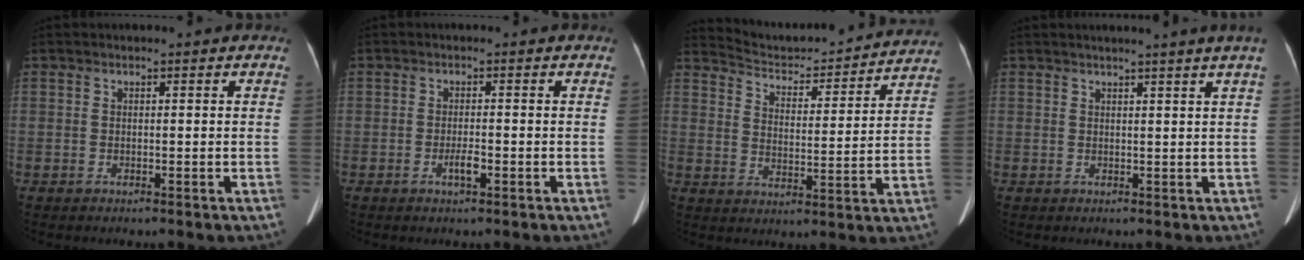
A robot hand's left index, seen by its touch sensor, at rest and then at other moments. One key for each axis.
{"total": 1.9, "fx": -1.0, "fy": 0.4, "fz": 1.6, "tx": -0.031, "ty": -0.003, "tz": -0.018}
{"total": 18.3, "fx": 17.6, "fy": 2.6, "fz": 4.0, "tx": -0.055, "ty": -0.023, "tz": 0.232}
{"total": 4.3, "fx": 3.5, "fy": -1.2, "fz": 2.2, "tx": -0.027, "ty": 0.005, "tz": 0.040}